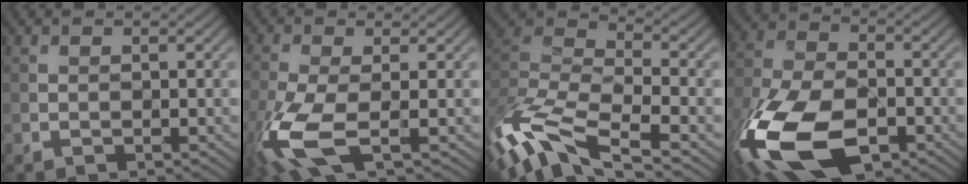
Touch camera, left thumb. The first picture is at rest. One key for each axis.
{"total": 8.7, "fx": -3.1, "fy": 3.1, "fz": 7.5, "tx": -0.195, "ty": -0.020, "tz": -0.071}
{"total": 13.8, "fx": -8.1, "fy": 5.2, "fz": 10.0, "tx": -0.238, "ty": -0.013, "tz": -0.159}
{"total": 18.0, "fx": -8.2, "fy": 9.9, "fz": 12.6, "tx": -0.313, "ty": -0.049, "tz": -0.155}